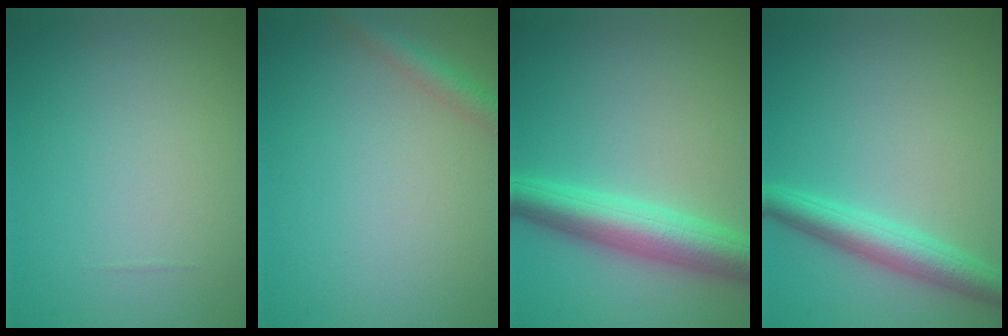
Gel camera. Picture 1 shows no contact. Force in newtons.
{"total": 1.9, "press": 1.9, "slide": 0.1}
{"total": 6.1, "press": 6.1, "slide": 0.1}
{"total": 4.0, "press": 4.0, "slide": 0.3}